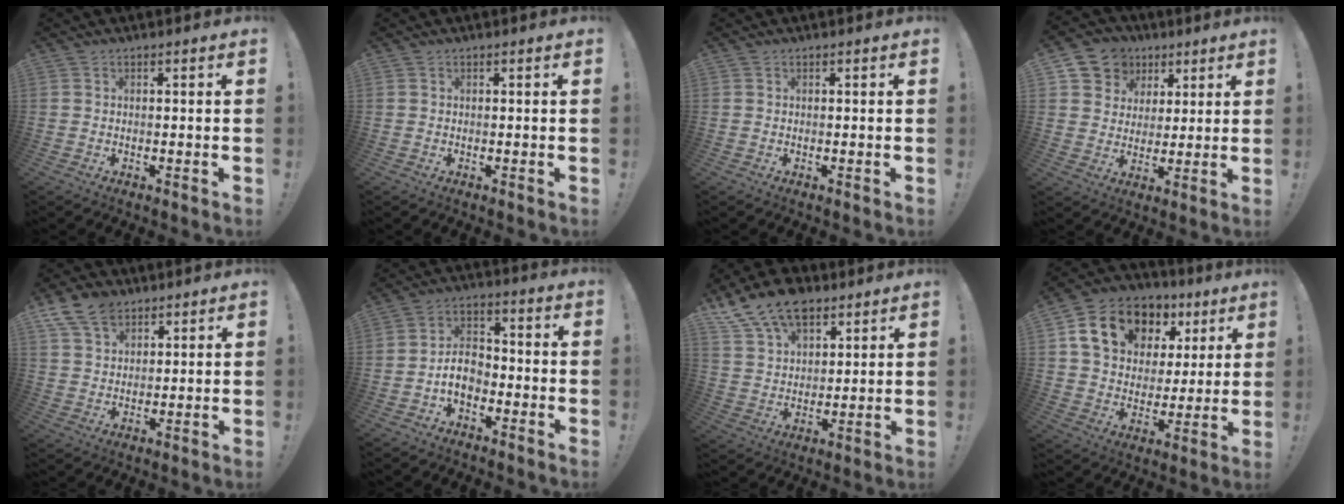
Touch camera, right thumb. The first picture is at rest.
{"total": 0.0}
{"total": 0.0}
{"total": 9.0, "force": [4.0, 7.8, 2.0], "torque": [-0.031, -0.025, 0.083]}
{"total": 9.6, "force": [6.3, 6.1, 4.0], "torque": [-0.072, -0.030, 0.125]}
{"total": 8.4, "force": [-3.5, 5.6, 5.3], "torque": [-0.101, 0.020, -0.062]}
{"total": 14.2, "force": [9.6, 8.2, 6.4], "torque": [-0.122, -0.051, 0.183]}
{"total": 17.5, "force": [8.6, 12.4, 8.9], "torque": [-0.138, -0.032, 0.167]}